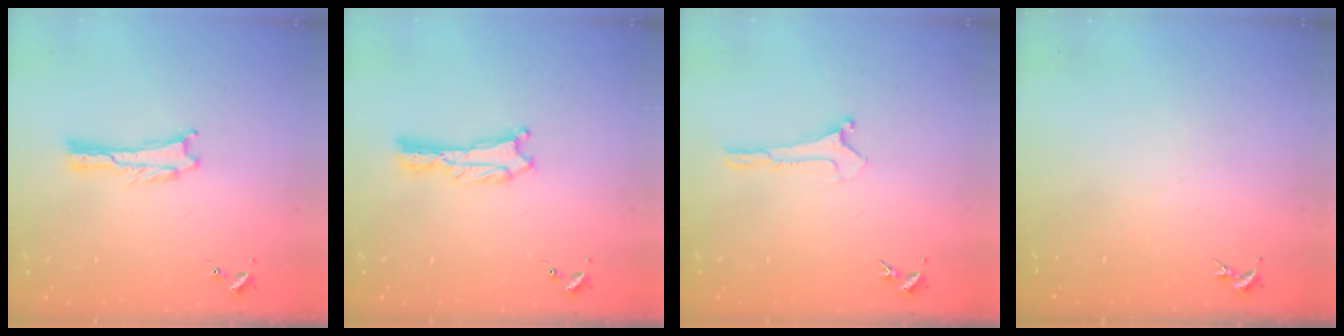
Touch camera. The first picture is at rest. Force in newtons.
{"total": 0.7, "press": 0.7, "slide": 0.1}
{"total": 0.0}
{"total": 0.0}